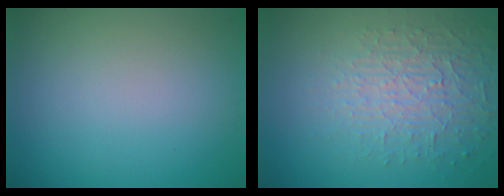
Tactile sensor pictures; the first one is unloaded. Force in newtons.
{"total": 3.7, "press": 3.2, "slide": 1.9}